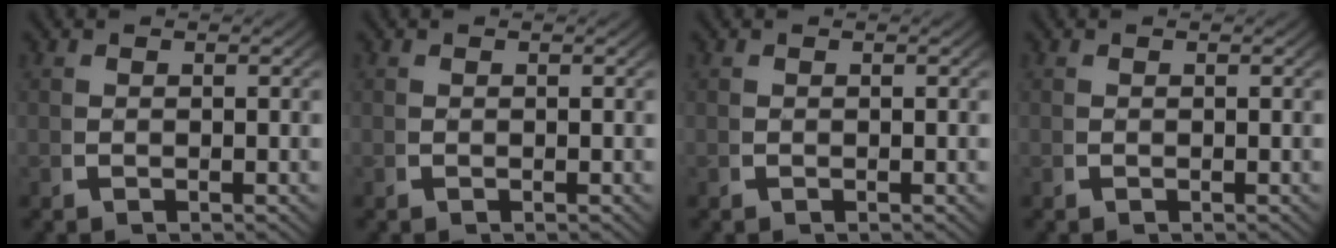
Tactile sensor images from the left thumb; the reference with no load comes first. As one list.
[{"total": 0.0}, {"total": 0.0}, {"total": 0.0}]